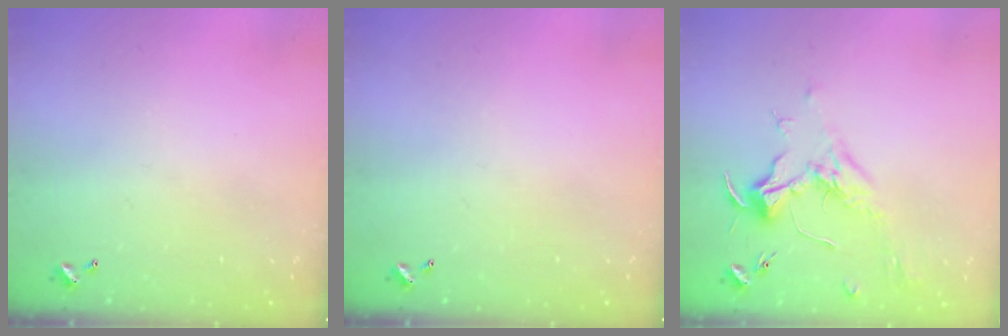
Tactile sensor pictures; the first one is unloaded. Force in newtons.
{"total": 0.0}
{"total": 1.8, "press": 1.6, "slide": 0.7}